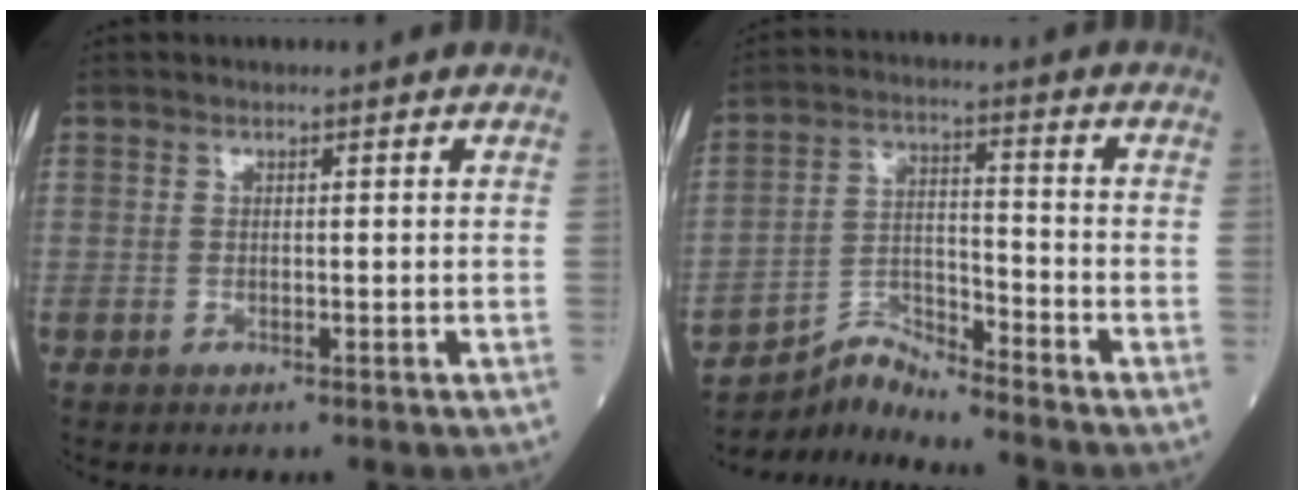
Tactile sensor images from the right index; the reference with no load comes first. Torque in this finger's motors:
{"motor_torque": [-0.31, -0.24, 0.03, 0.00]}